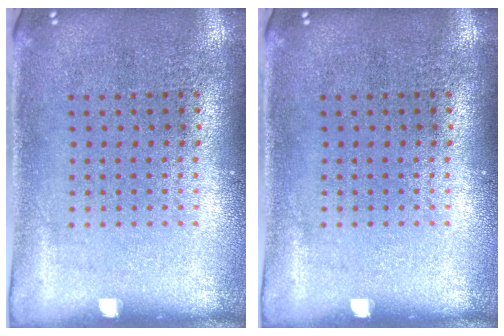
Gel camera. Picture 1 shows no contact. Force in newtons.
{"total": 0.0}